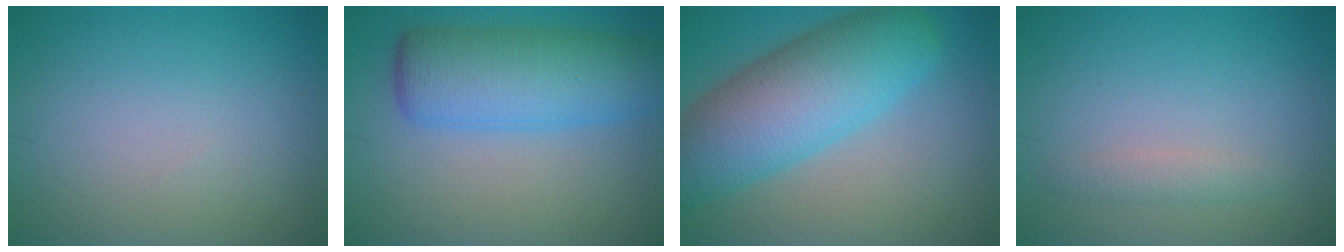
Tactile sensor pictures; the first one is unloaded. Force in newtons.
{"total": 7.9, "press": 7.9, "slide": 0.2}
{"total": 10.1, "press": 10.1, "slide": 0.4}
{"total": 1.4, "press": 1.4, "slide": 0.0}